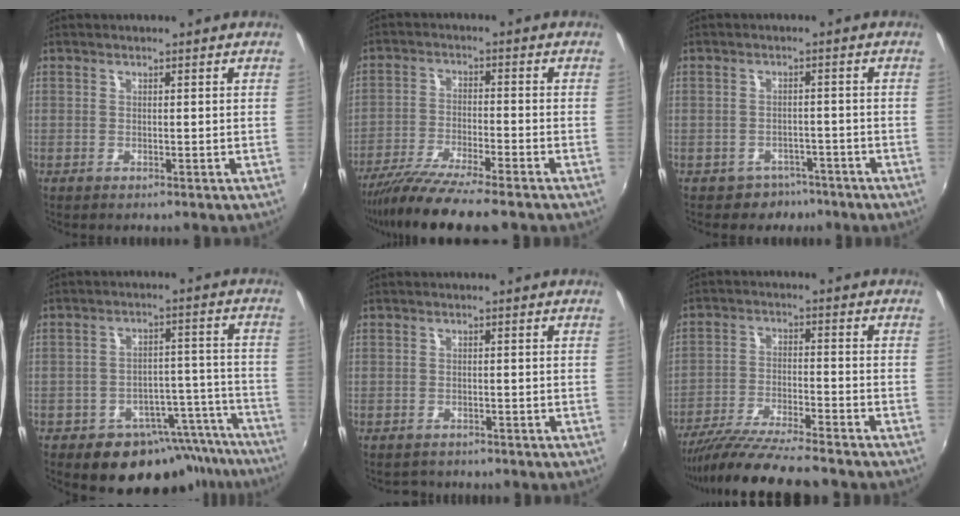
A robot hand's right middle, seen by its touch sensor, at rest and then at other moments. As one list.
[{"total": 11.7, "force": [-9.7, 0.5, 6.5], "torque": [-0.139, -0.035, -0.172]}, {"total": 4.5, "force": [-3.2, 3.2, 0.0], "torque": [-0.003, 0.018, -0.040]}, {"total": 15.3, "force": [-12.3, 8.2, 3.8], "torque": [-0.052, 0.054, -0.144]}, {"total": 2.0, "force": [-1.5, 1.2, 0.0], "torque": [-0.005, 0.000, -0.024]}, {"total": 13.9, "force": [-12.3, 0.6, 6.6], "torque": [-0.141, -0.032, -0.212]}]